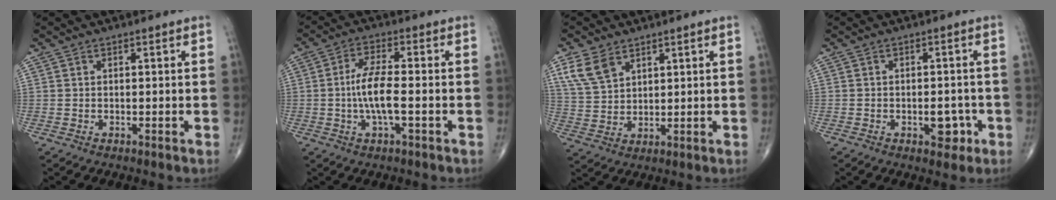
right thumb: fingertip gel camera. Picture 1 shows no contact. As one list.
[{"total": 7.5, "force": [-1.2, 2.1, 7.1], "torque": [-0.152, 0.012, -0.028]}, {"total": 7.1, "force": [4.2, 4.3, 3.9], "torque": [-0.068, -0.012, 0.092]}, {"total": 4.4, "force": [-1.7, 2.6, 3.1], "torque": [-0.019, 0.008, -0.019]}]